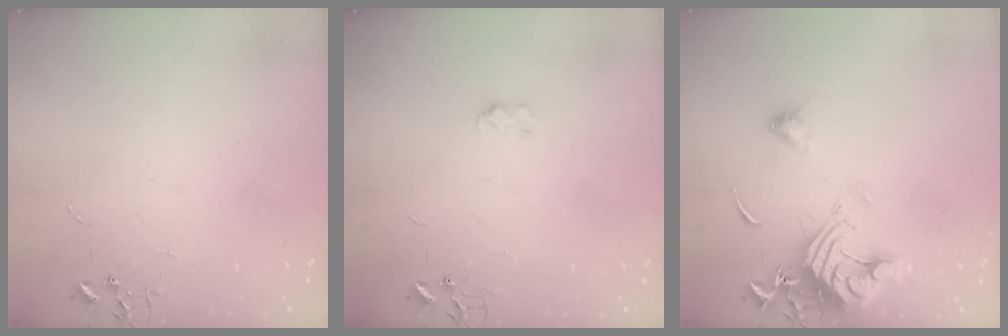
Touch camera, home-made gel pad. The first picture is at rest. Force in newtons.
{"total": 3.2, "press": 3.1, "slide": 0.5}
{"total": 14.8, "press": 14.6, "slide": 1.8}